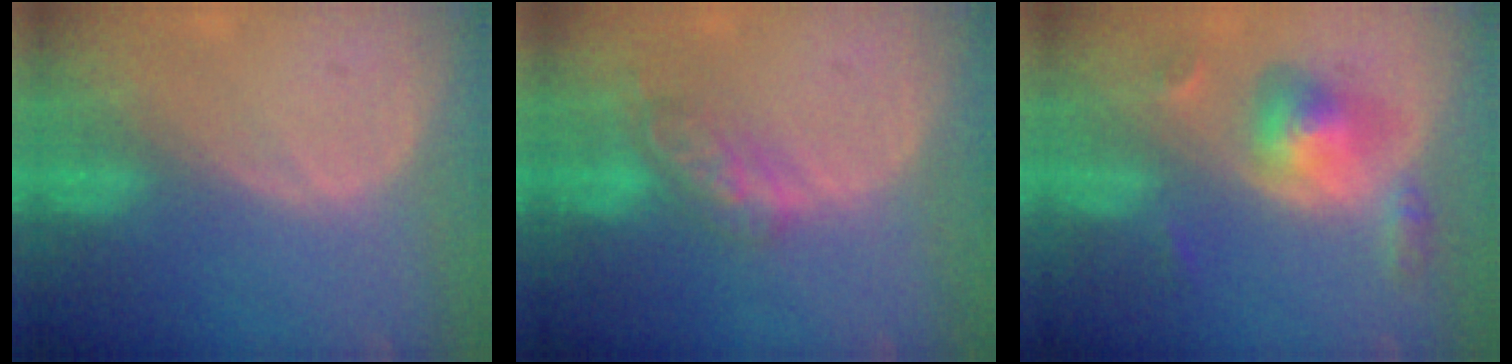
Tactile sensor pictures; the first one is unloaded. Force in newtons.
{"total": 5.7, "press": 5.0, "slide": 2.7}
{"total": 6.1, "press": 5.7, "slide": 2.2}